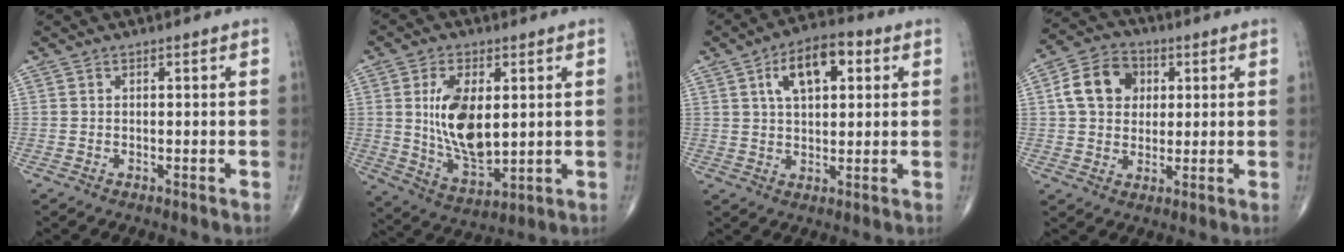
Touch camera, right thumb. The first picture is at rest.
{"total": 14.0, "force": [2.1, 7.2, 11.8], "torque": [-0.205, -0.020, 0.049]}
{"total": 10.8, "force": [3.7, 5.5, 8.6], "torque": [-0.126, 0.010, 0.054]}
{"total": 10.3, "force": [2.2, 8.1, 6.0], "torque": [-0.085, 0.007, 0.030]}